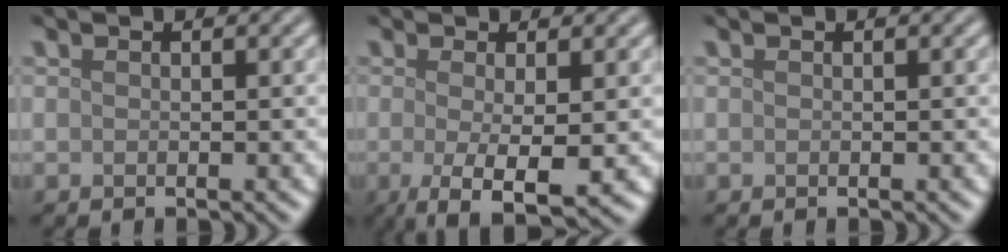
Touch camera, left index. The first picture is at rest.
{"total": 5.1, "force": [-1.2, 1.3, 4.8], "torque": [-0.080, -0.011, -0.019]}
{"total": 0.0}